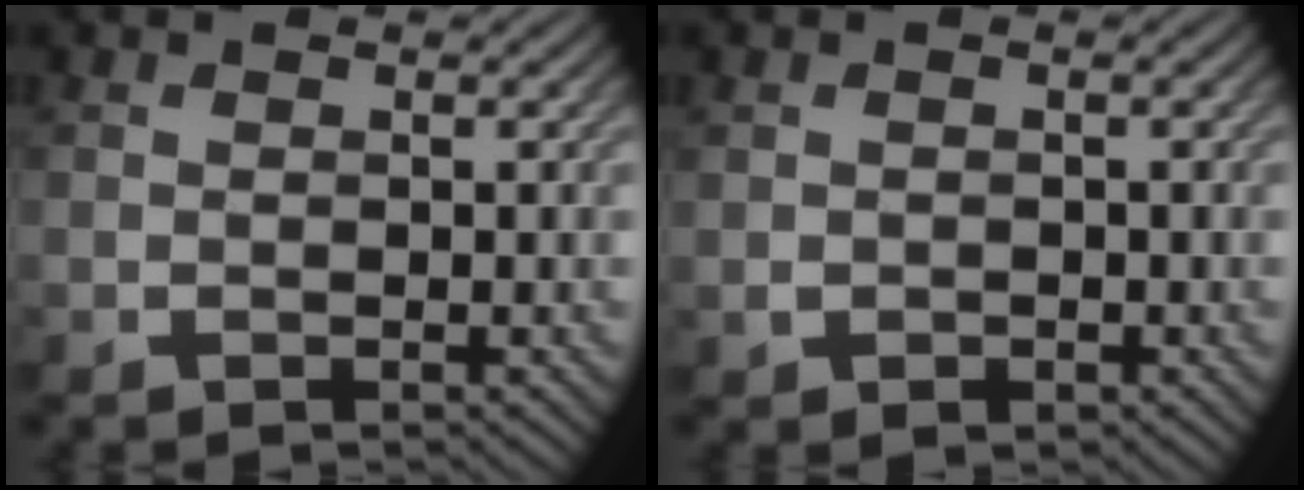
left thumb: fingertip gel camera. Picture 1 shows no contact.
{"total": 1.0, "force": [-0.3, 0.8, 0.4], "torque": [-0.007, -0.006, -0.006]}